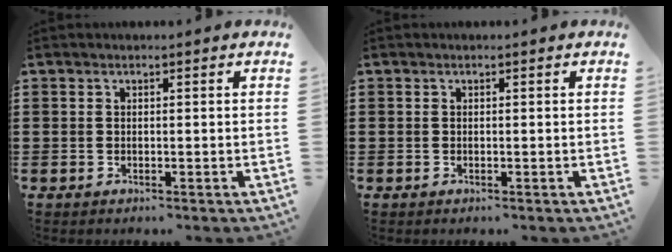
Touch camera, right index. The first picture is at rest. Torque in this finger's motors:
{"motor_torque": [-0.01, 0.01, 0.00, -0.01]}